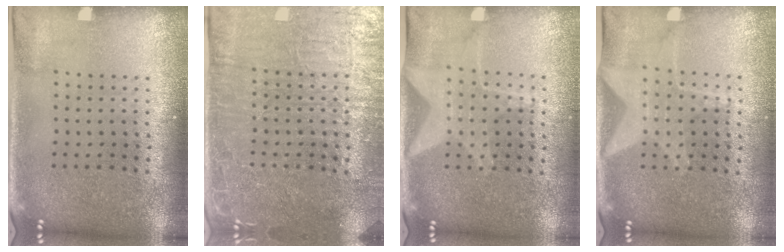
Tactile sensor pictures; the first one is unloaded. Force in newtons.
{"total": 4.1, "press": 3.9, "slide": 1.3}
{"total": 1.6, "press": 1.5, "slide": 0.6}
{"total": 1.6, "press": 1.5, "slide": 0.6}